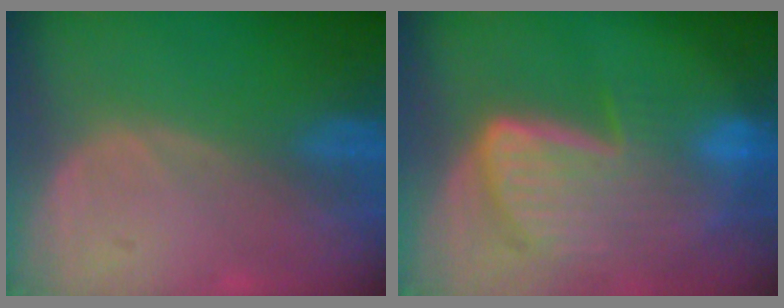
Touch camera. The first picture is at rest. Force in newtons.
{"total": 9.3, "press": 8.1, "slide": 4.6}